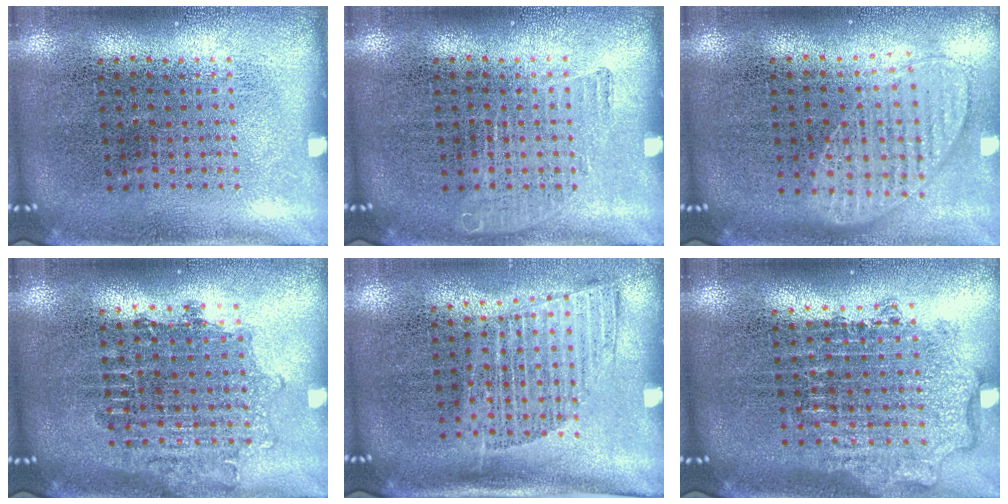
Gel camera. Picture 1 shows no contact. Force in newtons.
{"total": 0.8, "press": 0.8, "slide": 0.1}
{"total": 1.0, "press": 1.0, "slide": 0.2}
{"total": 1.6, "press": 1.3, "slide": 0.9}
{"total": 1.3, "press": 1.1, "slide": 0.8}
{"total": 1.9, "press": 1.5, "slide": 1.2}